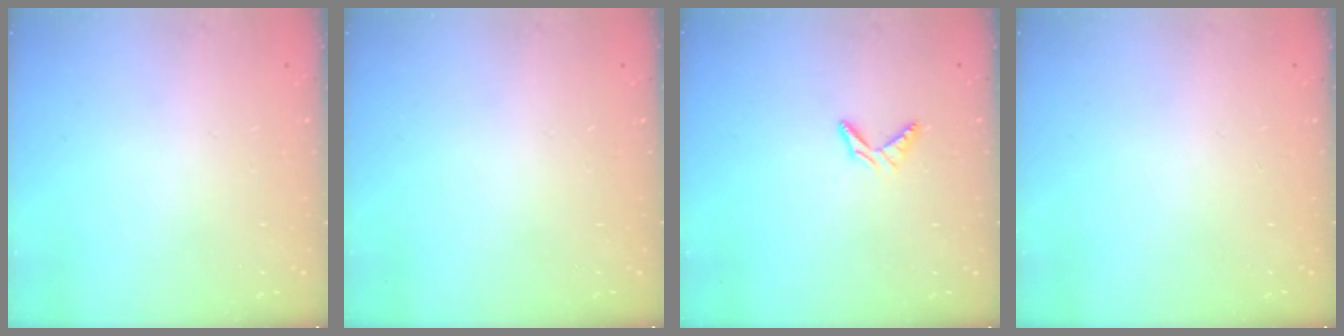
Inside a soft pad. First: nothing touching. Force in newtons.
{"total": 0.0}
{"total": 3.9, "press": 3.9, "slide": 0.3}
{"total": 0.0}